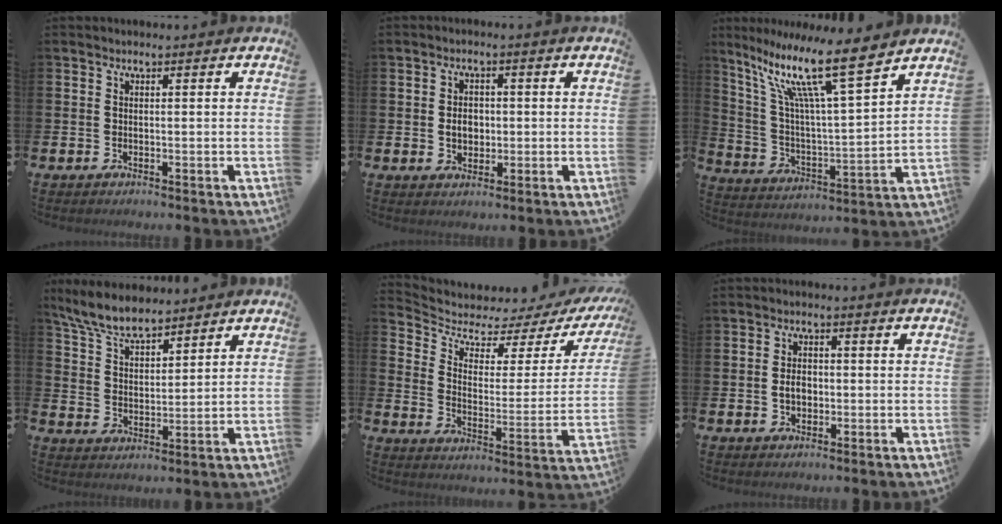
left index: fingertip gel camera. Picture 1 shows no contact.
{"total": 2.8, "force": [0.1, 2.3, 1.6], "torque": [-0.009, 0.000, -0.008]}
{"total": 14.1, "force": [10.2, 2.2, 9.6], "torque": [-0.207, -0.055, 0.164]}
{"total": 7.5, "force": [6.9, 1.7, 2.5], "torque": [-0.077, -0.023, 0.127]}
{"total": 4.9, "force": [4.2, 2.0, 1.7], "torque": [-0.065, -0.033, 0.062]}
{"total": 2.6, "force": [-0.2, 1.9, 1.7], "torque": [-0.016, 0.000, -0.010]}